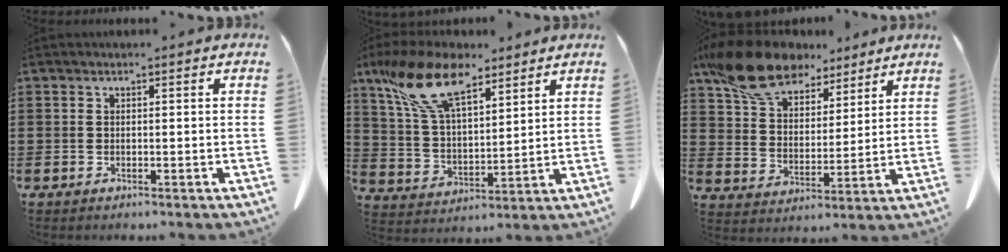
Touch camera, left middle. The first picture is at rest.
{"total": 13.8, "force": [9.4, 5.4, 8.6], "torque": [-0.205, -0.020, 0.172]}
{"total": 13.1, "force": [10.3, 5.3, 6.0], "torque": [-0.151, -0.031, 0.196]}